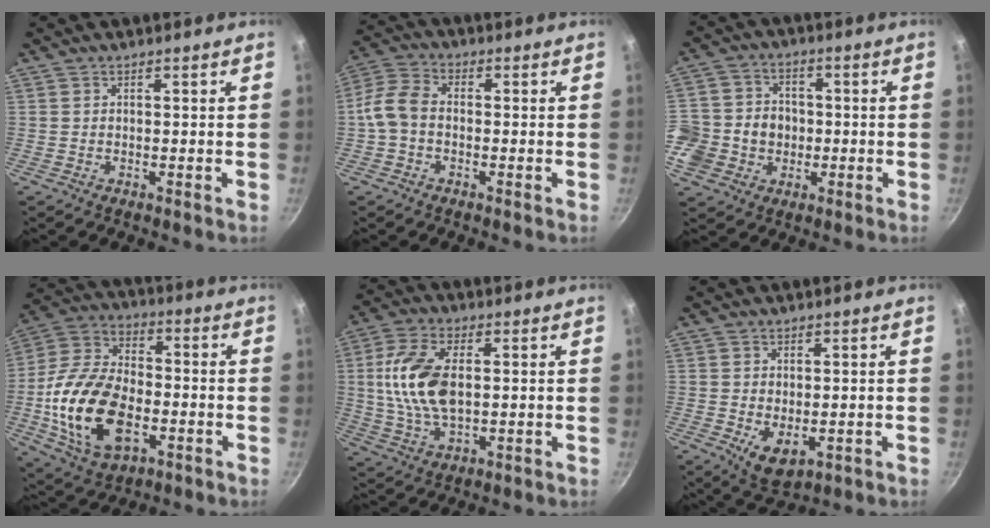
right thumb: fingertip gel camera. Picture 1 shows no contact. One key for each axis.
{"total": 7.1, "fx": -0.9, "fy": 4.9, "fz": 5.0, "tx": -0.102, "ty": 0.023, "tz": -0.030}
{"total": 12.6, "fx": -2.6, "fy": 11.2, "fz": 5.2, "tx": -0.076, "ty": 0.025, "tz": -0.042}
{"total": 21.0, "fx": -4.9, "fy": 12.5, "fz": 16.2, "tx": -0.299, "ty": 0.016, "tz": -0.083}
{"total": 13.2, "fx": 1.4, "fy": 7.0, "fz": 11.2, "tx": -0.234, "ty": 0.001, "tz": 0.029}
{"total": 5.5, "fx": -1.2, "fy": 3.2, "fz": 4.3, "tx": -0.067, "ty": -0.010, "tz": -0.006}